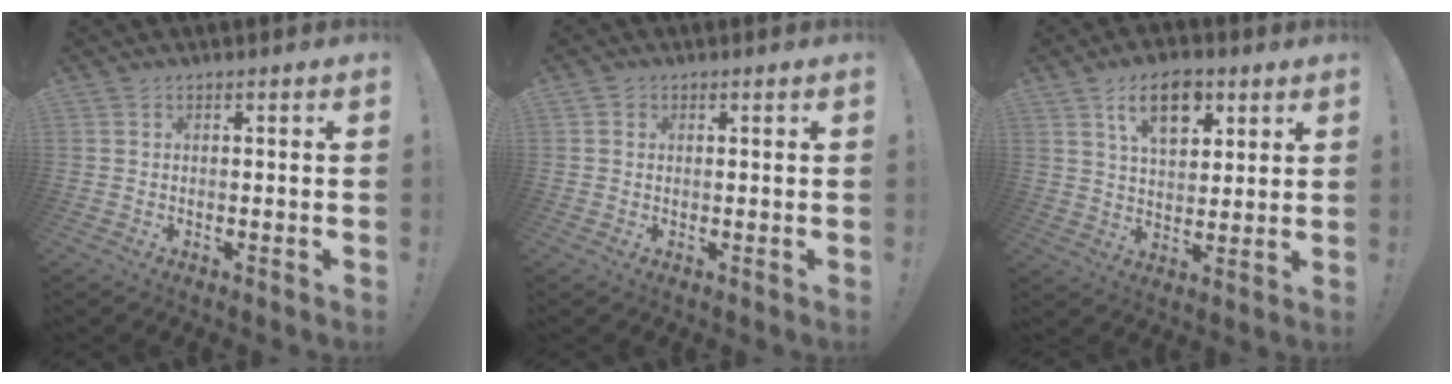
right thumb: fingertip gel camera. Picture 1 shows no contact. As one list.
[{"total": 1.1, "force": [0.4, 1.0, 0.2], "torque": [0.003, -0.001, 0.007]}, {"total": 11.8, "force": [6.1, 6.9, 7.4], "torque": [-0.116, -0.011, 0.111]}]